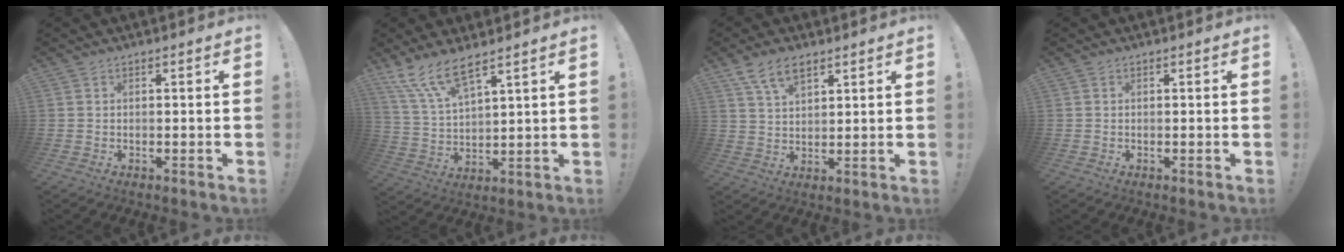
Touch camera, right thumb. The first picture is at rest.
{"total": 10.4, "force": [7.9, 2.5, 6.3], "torque": [-0.135, -0.034, 0.148]}
{"total": 8.0, "force": [5.0, 3.9, 4.8], "torque": [-0.084, -0.014, 0.095]}
{"total": 0.0}